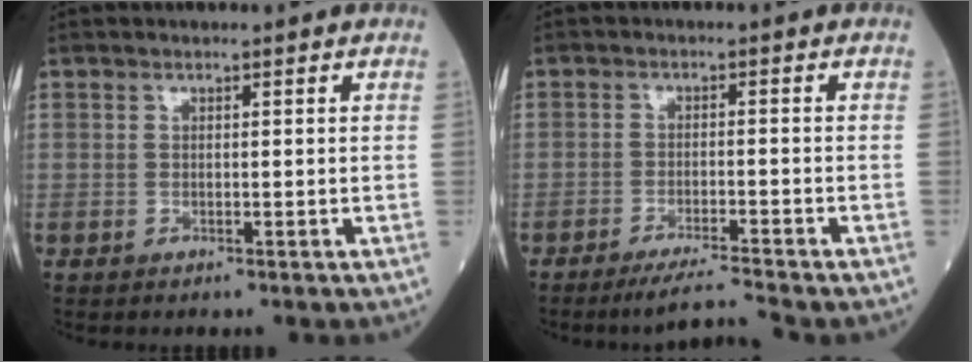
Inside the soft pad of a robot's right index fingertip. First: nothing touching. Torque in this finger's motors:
{"motor_torque": [-0.25, -0.19, 0.11, 0.02]}